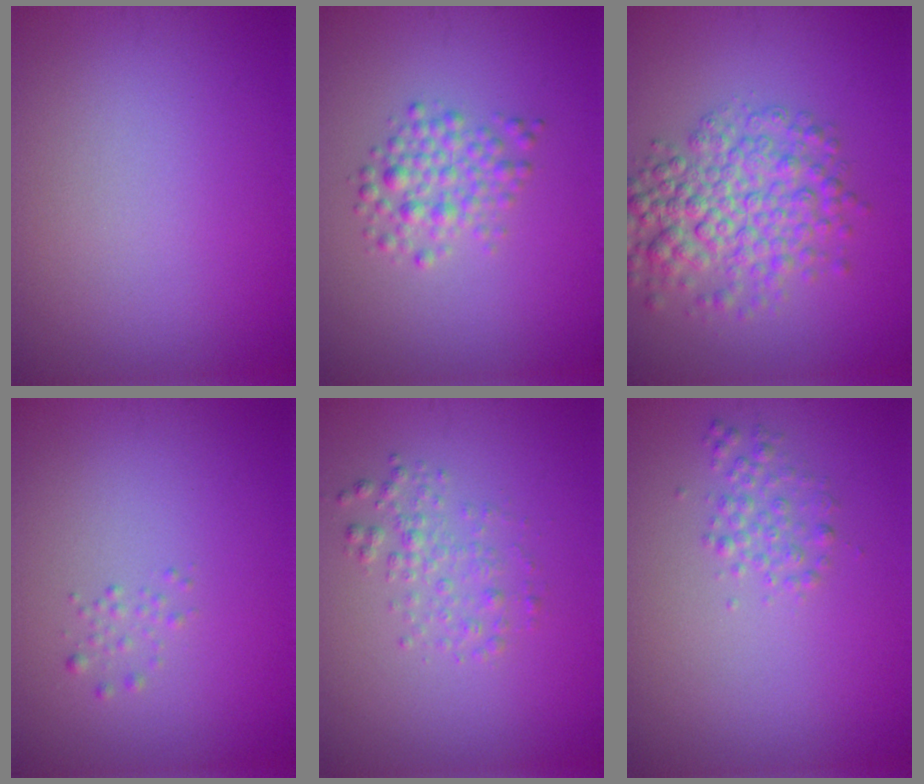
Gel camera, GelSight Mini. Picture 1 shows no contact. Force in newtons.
{"total": 2.8, "press": 2.8, "slide": 0.1}
{"total": 6.1, "press": 6.1, "slide": 0.1}
{"total": 0.8, "press": 0.8, "slide": 0.0}
{"total": 2.0, "press": 2.0, "slide": 0.1}
{"total": 1.7, "press": 1.7, "slide": 0.0}